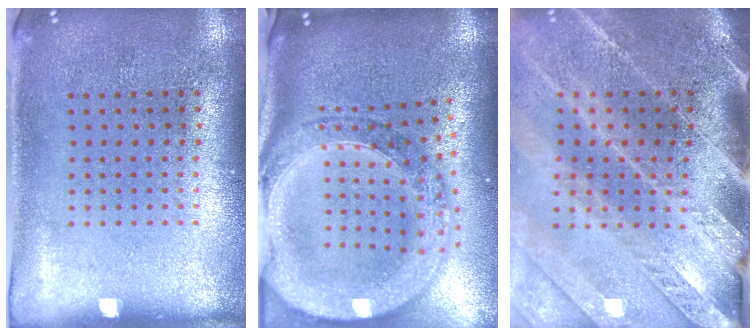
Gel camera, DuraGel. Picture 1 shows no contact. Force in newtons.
{"total": 3.4, "press": 2.7, "slide": 2.0}
{"total": 3.9, "press": 3.3, "slide": 2.1}